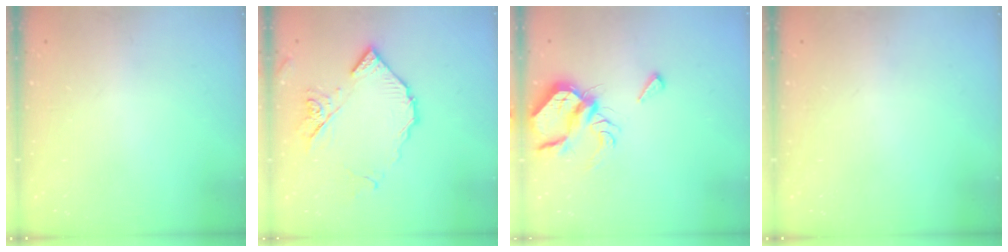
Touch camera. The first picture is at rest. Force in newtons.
{"total": 12.0, "press": 12.0, "slide": 1.0}
{"total": 7.1, "press": 7.1, "slide": 0.8}
{"total": 0.0}